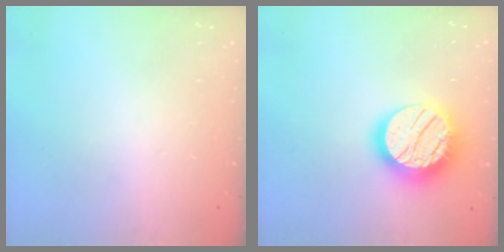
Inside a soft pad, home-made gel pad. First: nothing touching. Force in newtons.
{"total": 18.5, "press": 18.5, "slide": 1.0}